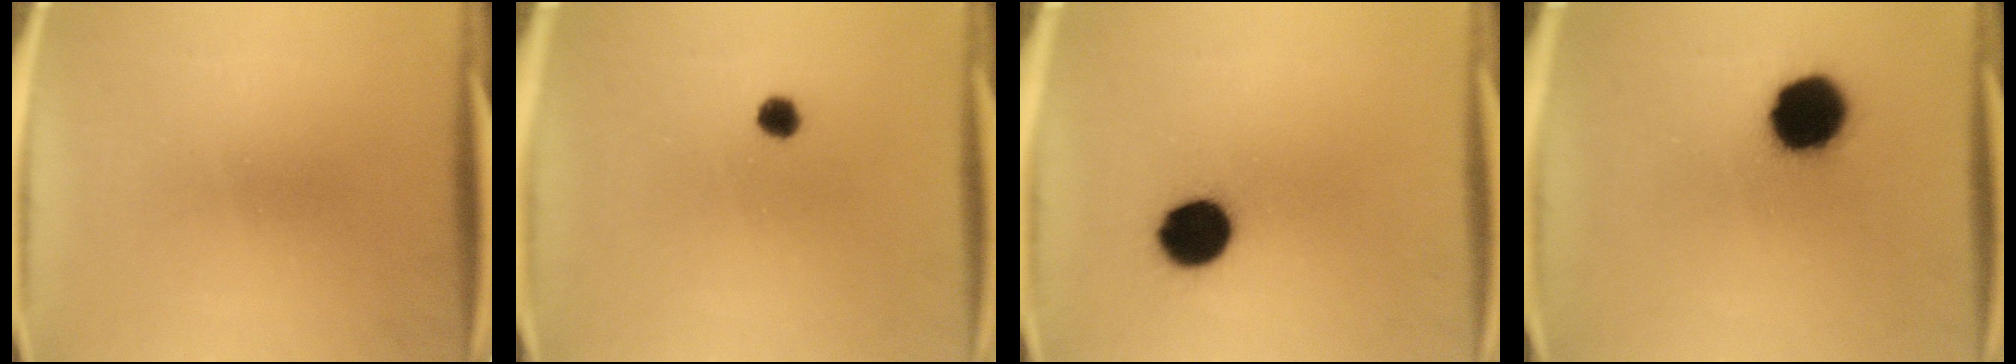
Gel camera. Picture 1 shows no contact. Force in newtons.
{"total": 1.8}
{"total": 10.8}
{"total": 14.6}